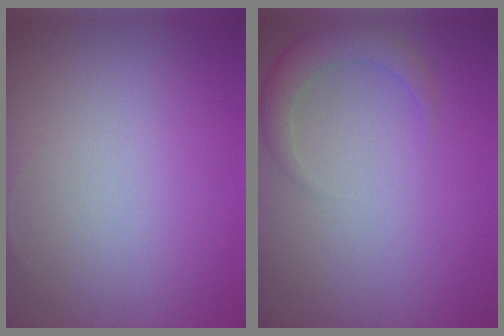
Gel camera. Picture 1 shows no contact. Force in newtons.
{"total": 2.7, "press": 2.7, "slide": 0.2}